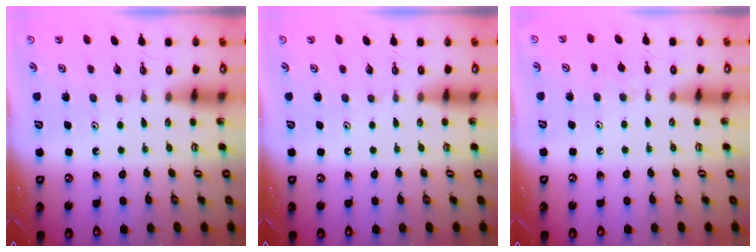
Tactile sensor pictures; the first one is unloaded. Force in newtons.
{"total": 0.0}
{"total": 3.1, "press": 3.0, "slide": 0.5}